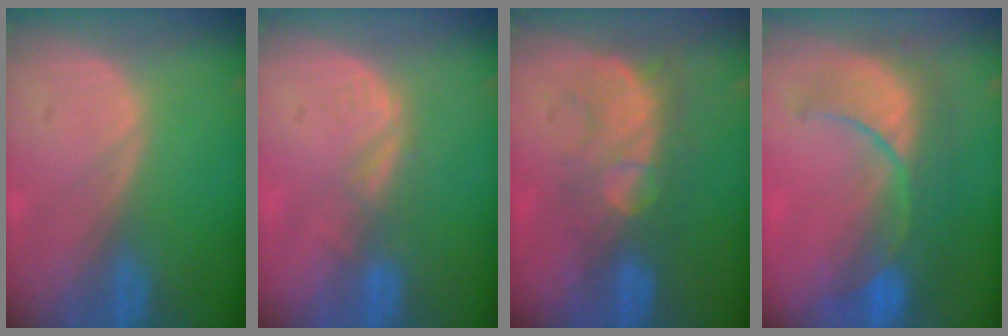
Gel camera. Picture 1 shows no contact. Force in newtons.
{"total": 2.8, "press": 2.2, "slide": 1.7}
{"total": 8.3, "press": 7.6, "slide": 3.3}
{"total": 9.9, "press": 9.1, "slide": 3.9}